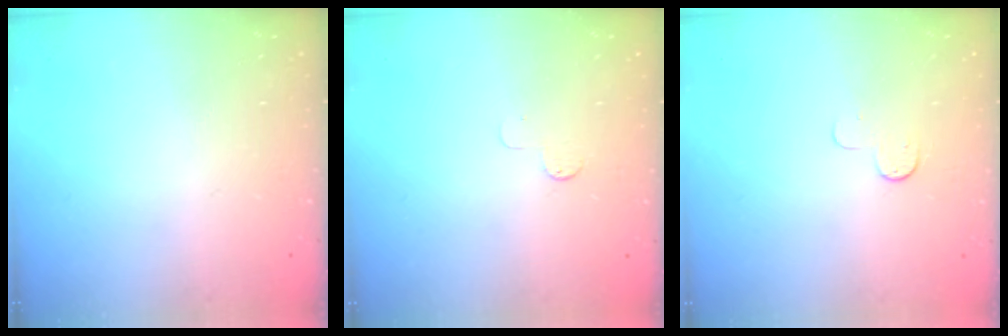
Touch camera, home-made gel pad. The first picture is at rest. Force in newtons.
{"total": 2.6, "press": 2.6, "slide": 0.3}
{"total": 5.0, "press": 5.0, "slide": 0.4}